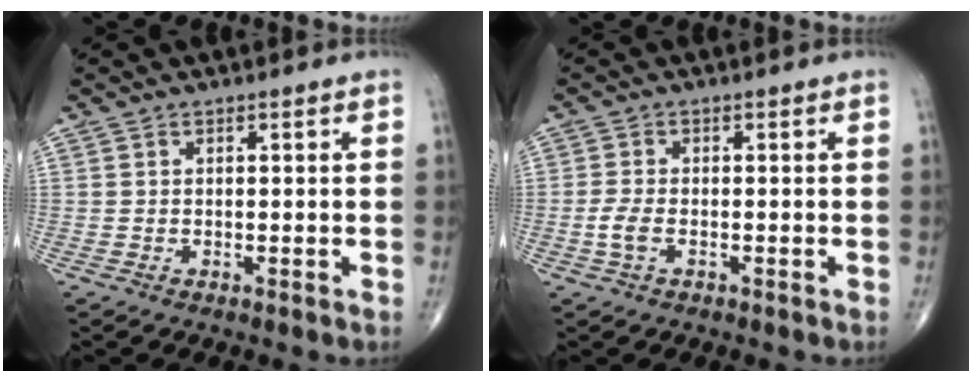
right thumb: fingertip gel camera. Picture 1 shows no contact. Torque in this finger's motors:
{"motor_torque": [0.06, -0.11, 0.46, 0.06, 0.01]}